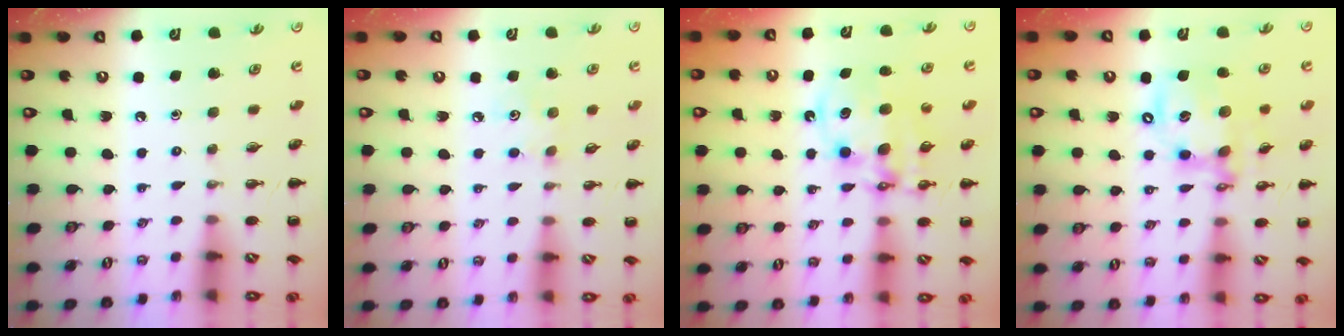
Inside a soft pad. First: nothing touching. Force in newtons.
{"total": 4.3, "press": 4.1, "slide": 1.1}
{"total": 11.8, "press": 11.5, "slide": 2.6}
{"total": 13.7, "press": 13.3, "slide": 3.4}